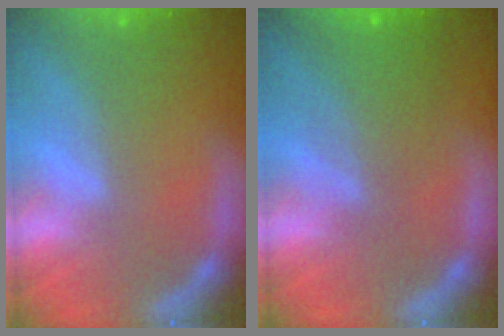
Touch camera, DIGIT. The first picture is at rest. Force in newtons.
{"total": 4.6}